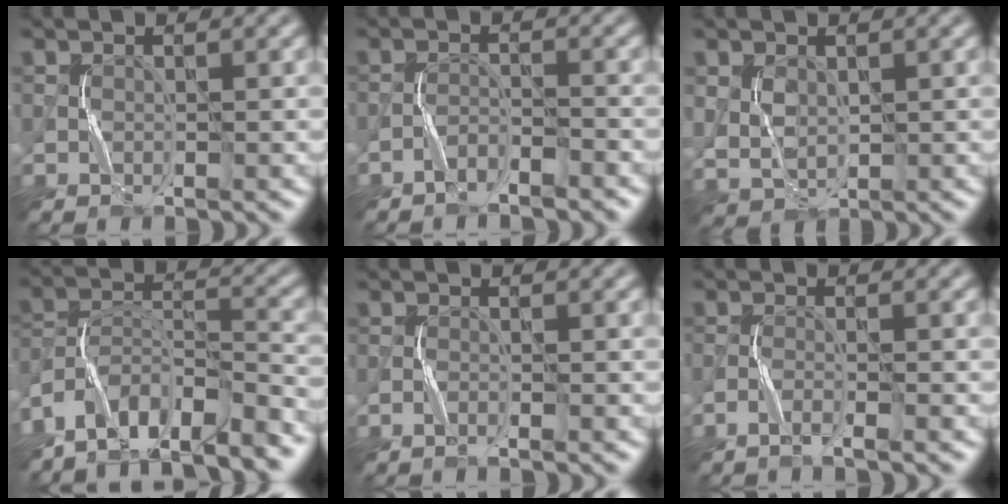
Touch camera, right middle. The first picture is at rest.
{"total": 1.9, "force": [-1.8, 0.0, 0.6], "torque": [-0.009, 0.008, -0.033]}
{"total": 2.0, "force": [0.9, 1.5, 1.1], "torque": [-0.033, -0.002, 0.023]}
{"total": 10.4, "force": [-8.9, 2.4, 4.8], "torque": [-0.095, 0.015, -0.155]}
{"total": 1.1, "force": [-0.9, -0.2, 0.5], "torque": [-0.016, 0.002, -0.017]}
{"total": 1.6, "force": [-1.3, -0.4, 0.8], "torque": [-0.023, 0.000, -0.028]}